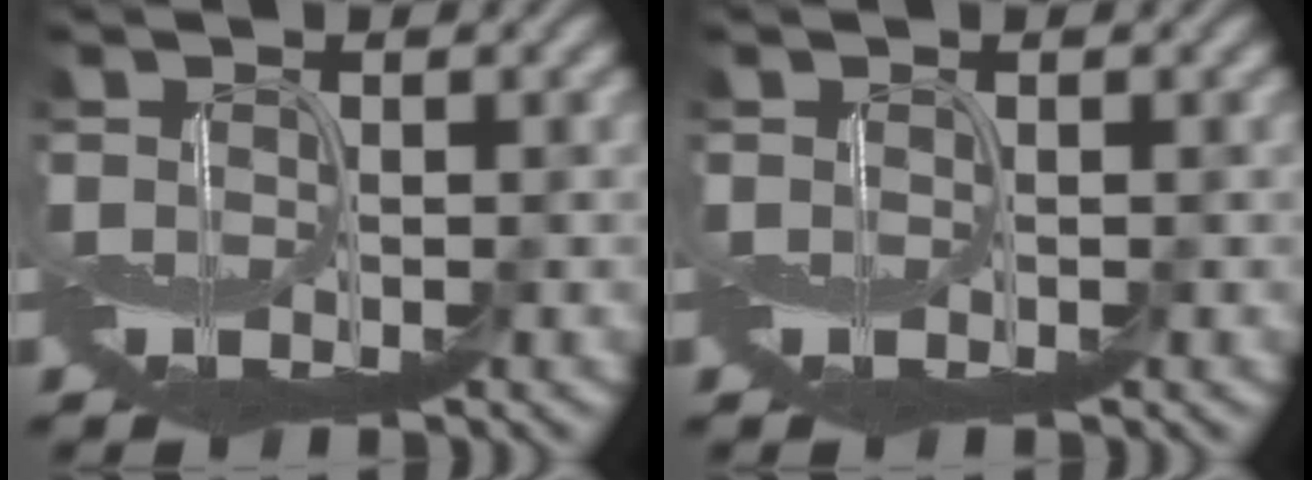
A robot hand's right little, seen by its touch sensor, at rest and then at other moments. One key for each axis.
{"total": 0.0}